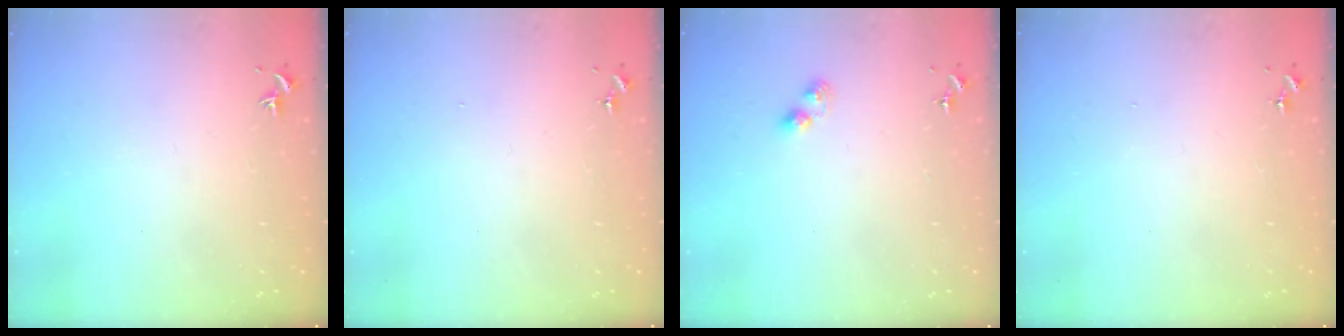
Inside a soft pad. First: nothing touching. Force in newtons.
{"total": 0.0}
{"total": 3.3, "press": 3.2, "slide": 0.5}
{"total": 0.0}